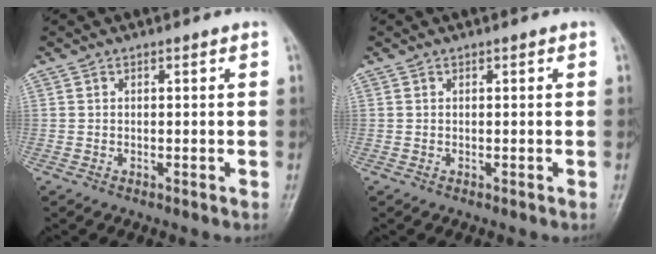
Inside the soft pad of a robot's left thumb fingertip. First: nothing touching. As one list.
[{"total": 0.0}]